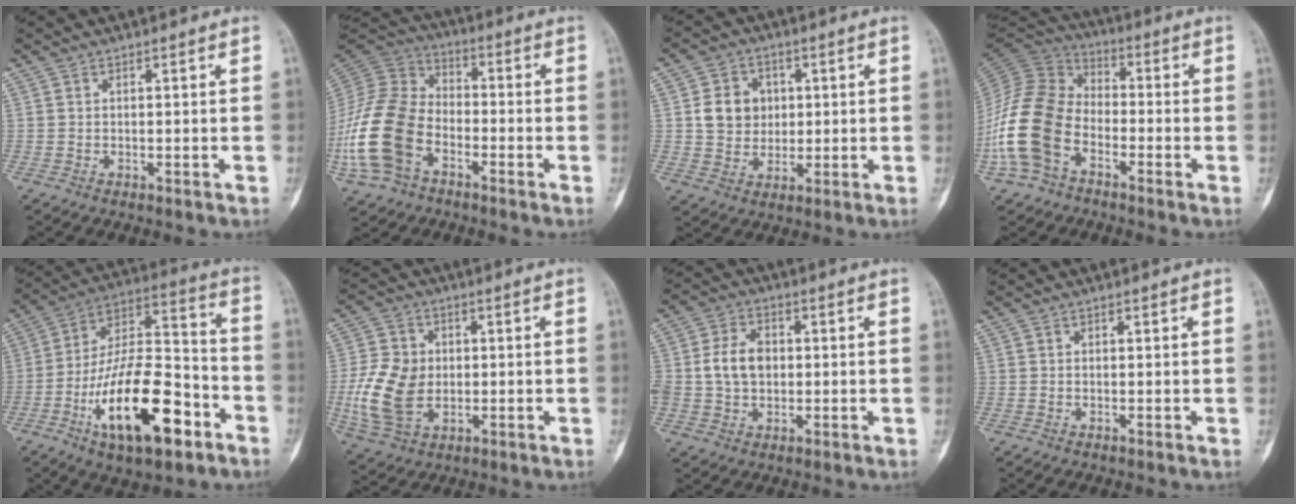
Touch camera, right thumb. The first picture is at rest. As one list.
[{"total": 19.1, "force": [-6.8, 12.7, 12.5], "torque": [-0.269, 0.038, -0.136]}, {"total": 8.0, "force": [1.3, 7.0, 3.6], "torque": [-0.027, -0.003, 0.024]}, {"total": 16.1, "force": [-5.9, 10.7, 10.4], "torque": [-0.217, 0.046, -0.129]}, {"total": 23.4, "force": [-9.9, 9.8, 18.9], "torque": [-0.327, 0.061, -0.161]}, {"total": 12.8, "force": [-1.1, 9.4, 8.7], "torque": [-0.166, 0.001, -0.017]}, {"total": 8.0, "force": [0.3, 5.9, 5.4], "torque": [-0.081, 0.014, 0.005]}, {"total": 0.0}]